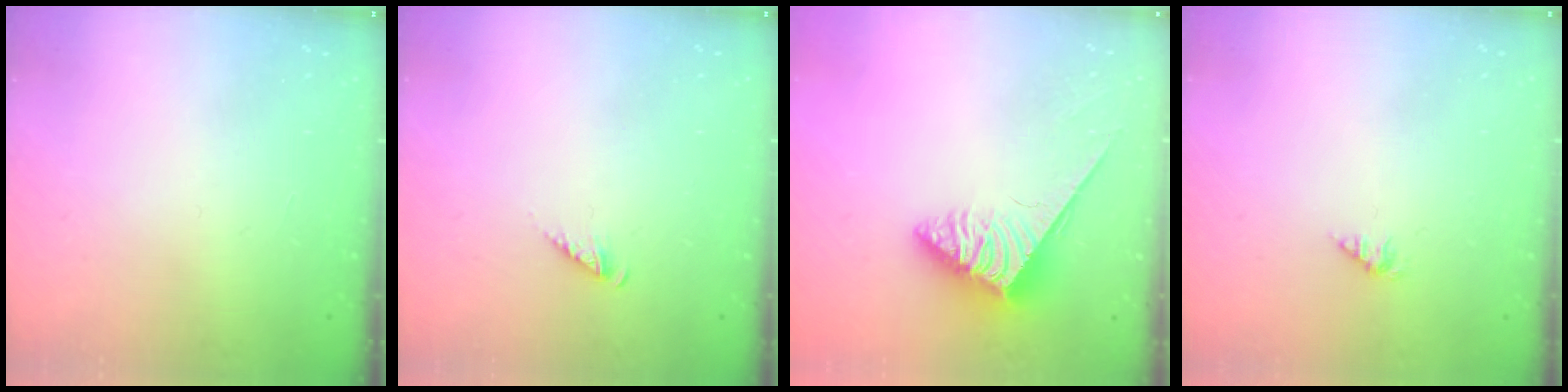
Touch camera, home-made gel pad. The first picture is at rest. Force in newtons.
{"total": 2.8, "press": 2.8, "slide": 0.4}
{"total": 3.8, "press": 3.8, "slide": 0.5}
{"total": 1.2, "press": 1.2, "slide": 0.2}